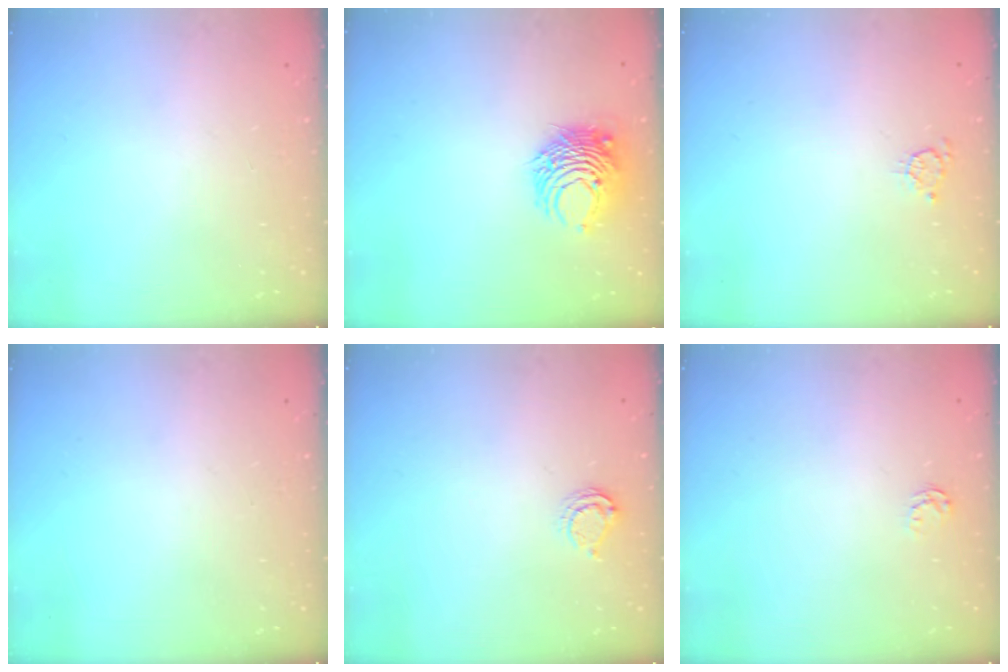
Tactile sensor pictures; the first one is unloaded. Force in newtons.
{"total": 8.3, "press": 8.2, "slide": 0.6}
{"total": 3.6, "press": 3.6, "slide": 0.4}
{"total": 0.0}
{"total": 4.5, "press": 4.5, "slide": 0.3}
{"total": 2.5, "press": 2.5, "slide": 0.4}